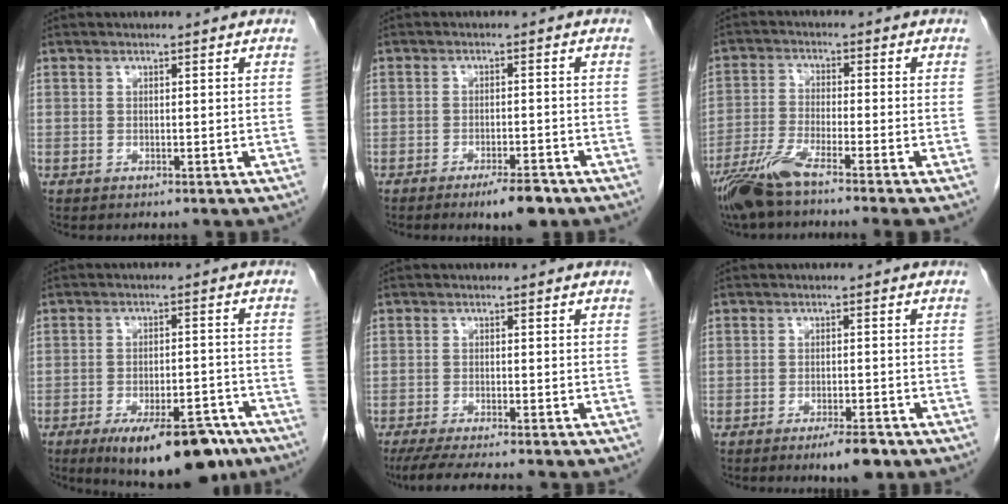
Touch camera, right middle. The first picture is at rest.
{"total": 4.9, "force": [-3.4, 1.0, 3.4], "torque": [-0.053, -0.004, -0.048]}
{"total": 8.2, "force": [-6.2, -0.7, 5.4], "torque": [-0.104, -0.028, -0.119]}
{"total": 14.0, "force": [-9.6, 3.7, 9.5], "torque": [-0.122, -0.010, -0.145]}
{"total": 8.0, "force": [-6.8, 0.6, 4.2], "torque": [-0.062, -0.019, -0.108]}
{"total": 4.2, "force": [-2.9, 0.8, 3.0], "torque": [-0.047, -0.004, -0.041]}